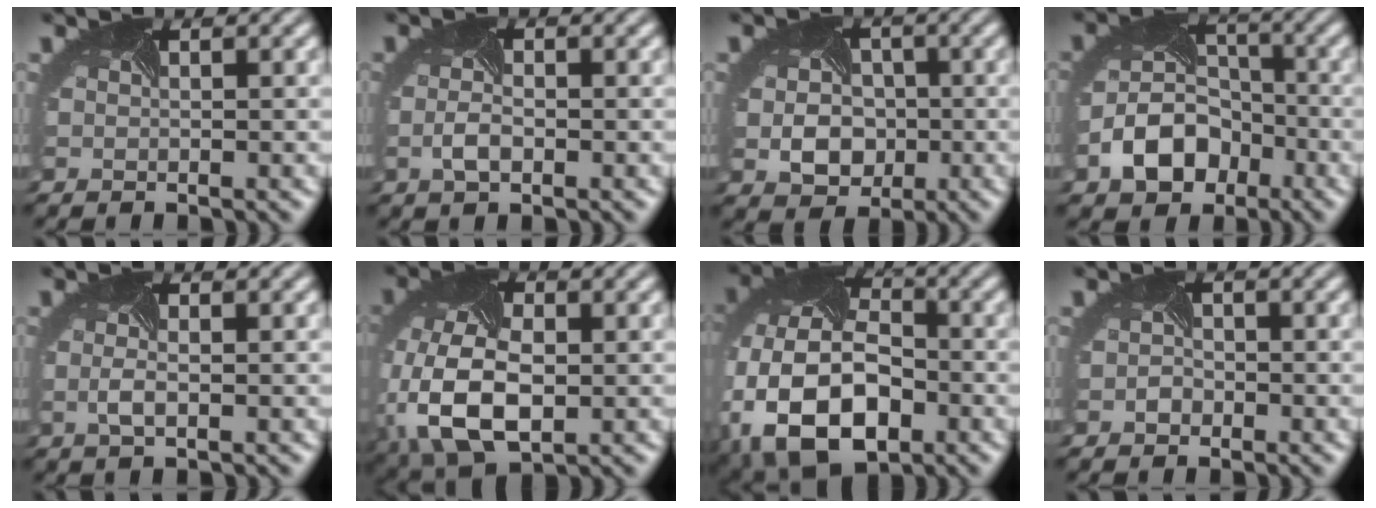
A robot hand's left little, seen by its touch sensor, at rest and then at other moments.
{"total": 1.7, "force": [-0.8, 0.8, 1.3], "torque": [-0.035, -0.007, -0.014]}
{"total": 5.6, "force": [-0.7, 4.5, 3.2], "torque": [-0.047, -0.011, -0.008]}
{"total": 6.2, "force": [-3.1, 4.4, 3.1], "torque": [-0.061, -0.014, -0.055]}
{"total": 1.4, "force": [-0.4, 0.4, 1.3], "torque": [-0.034, -0.005, -0.009]}
{"total": 10.7, "force": [-2.6, 6.7, 8.0], "torque": [-0.204, -0.033, -0.043]}
{"total": 14.6, "force": [-4.9, 9.6, 10.0], "torque": [-0.211, -0.040, -0.079]}
{"total": 1.0, "force": [-0.7, 0.7, 0.1], "torque": [-0.005, -0.005, -0.015]}